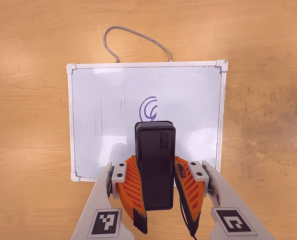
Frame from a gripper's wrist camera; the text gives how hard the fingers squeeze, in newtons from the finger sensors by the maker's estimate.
{"total": 7.4, "left": 6.7, "right": 8.1}